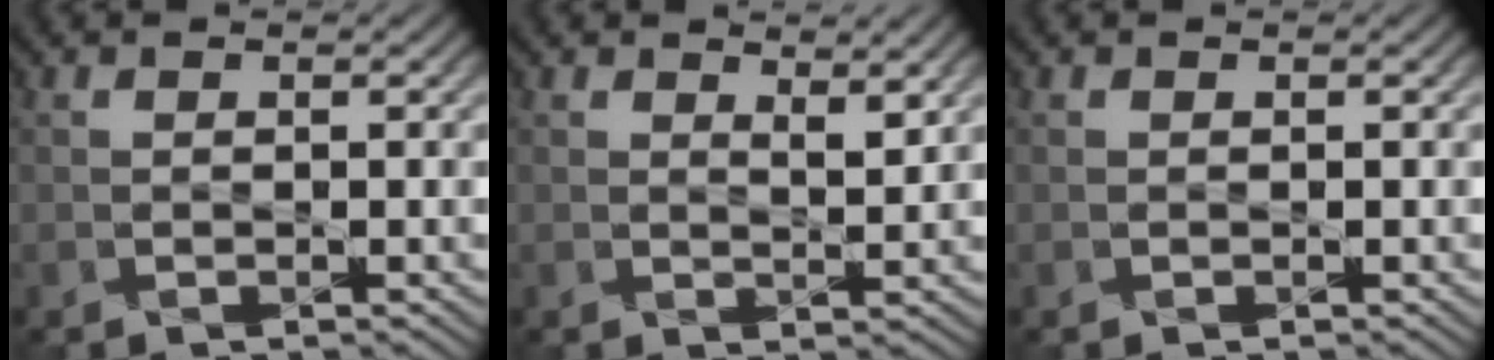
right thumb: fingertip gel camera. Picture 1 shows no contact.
{"total": 3.1, "force": [2.6, 0.8, 1.3], "torque": [-0.024, -0.002, 0.049]}
{"total": 0.0}